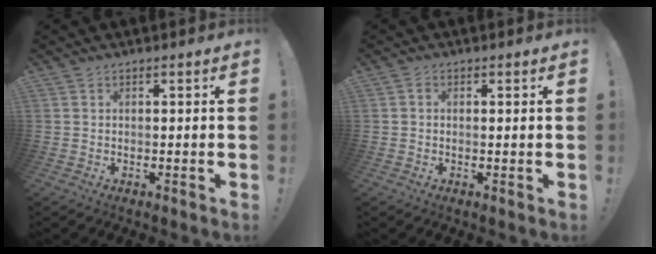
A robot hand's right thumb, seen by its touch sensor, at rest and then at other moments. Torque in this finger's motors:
{"motor_torque": [0.11, 0.02, -0.14, 0.02, 0.01]}